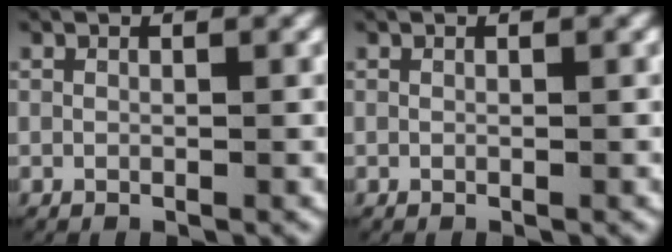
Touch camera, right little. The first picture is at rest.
{"total": 0.0}